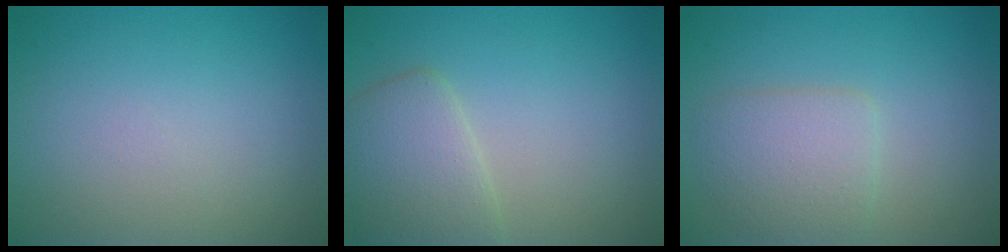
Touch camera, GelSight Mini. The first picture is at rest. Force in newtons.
{"total": 3.8, "press": 3.8, "slide": 0.3}
{"total": 3.3, "press": 3.3, "slide": 0.1}